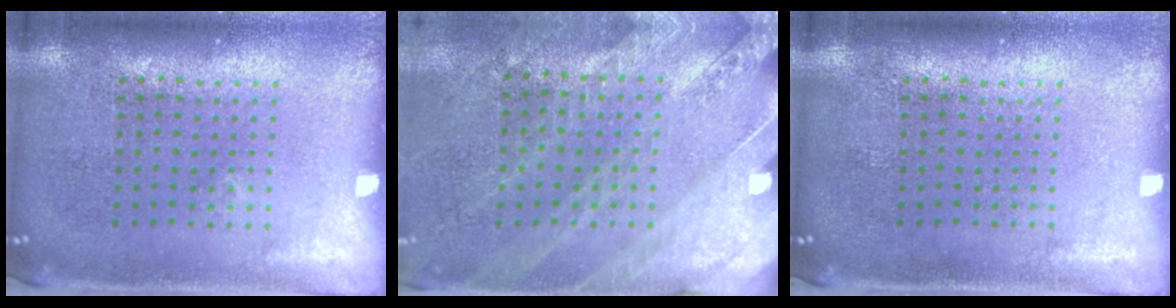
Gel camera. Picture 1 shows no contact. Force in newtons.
{"total": 2.5, "press": 2.3, "slide": 0.8}
{"total": 0.0}